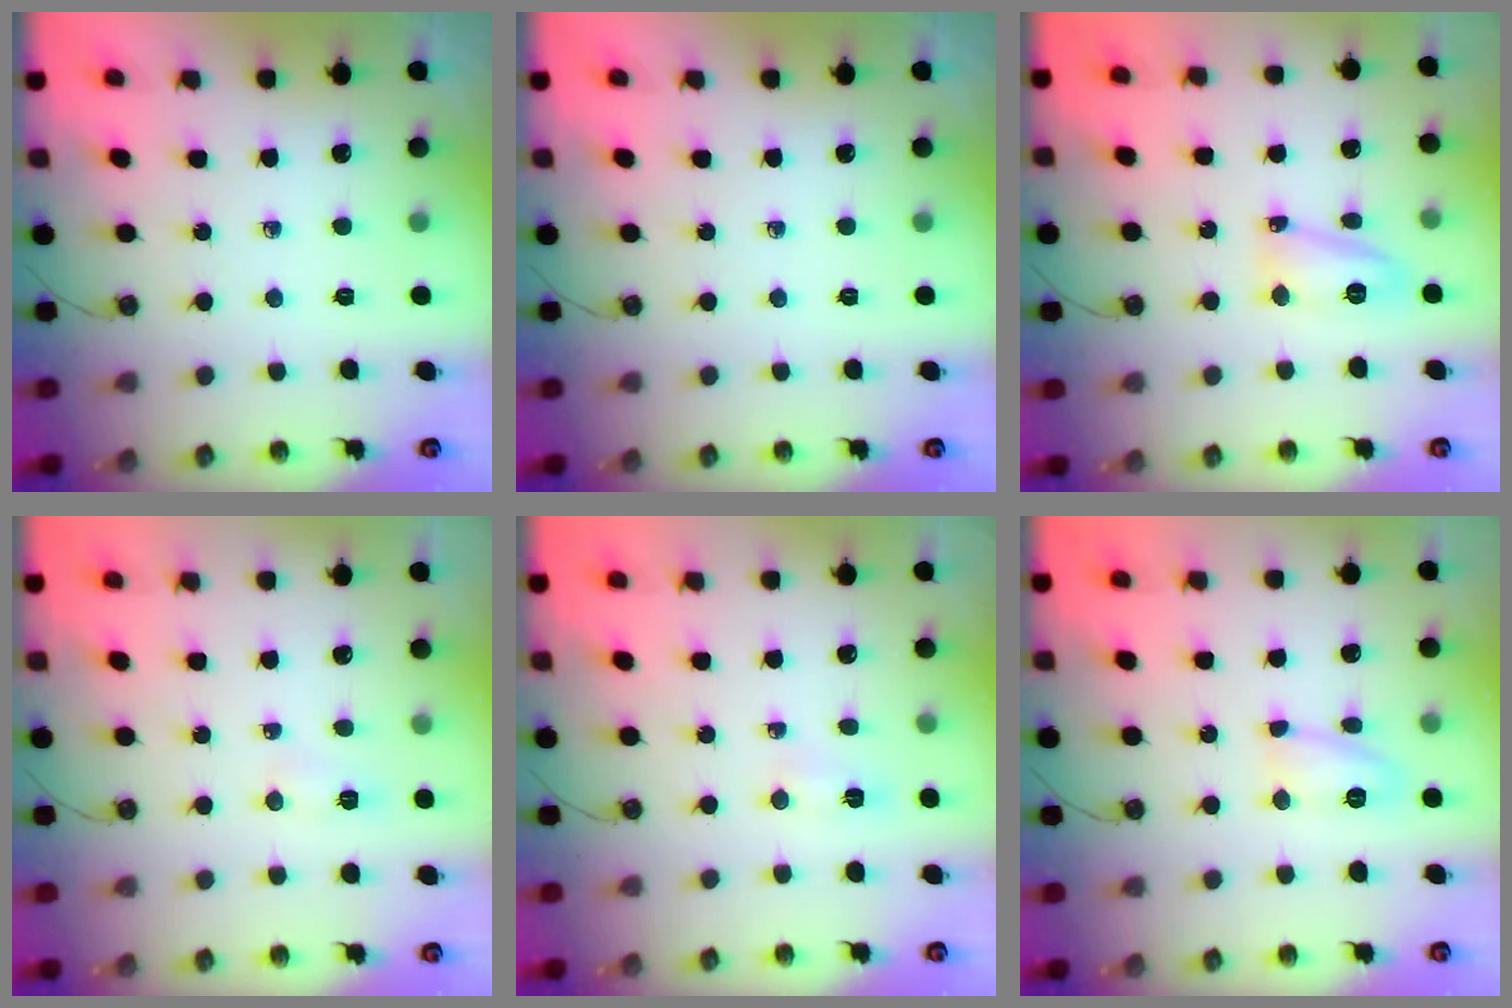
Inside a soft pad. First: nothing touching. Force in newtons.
{"total": 0.0}
{"total": 11.5, "press": 11.5, "slide": 0.9}
{"total": 5.9, "press": 5.8, "slide": 1.1}
{"total": 2.6, "press": 2.6, "slide": 0.3}
{"total": 9.6, "press": 8.5, "slide": 4.4}